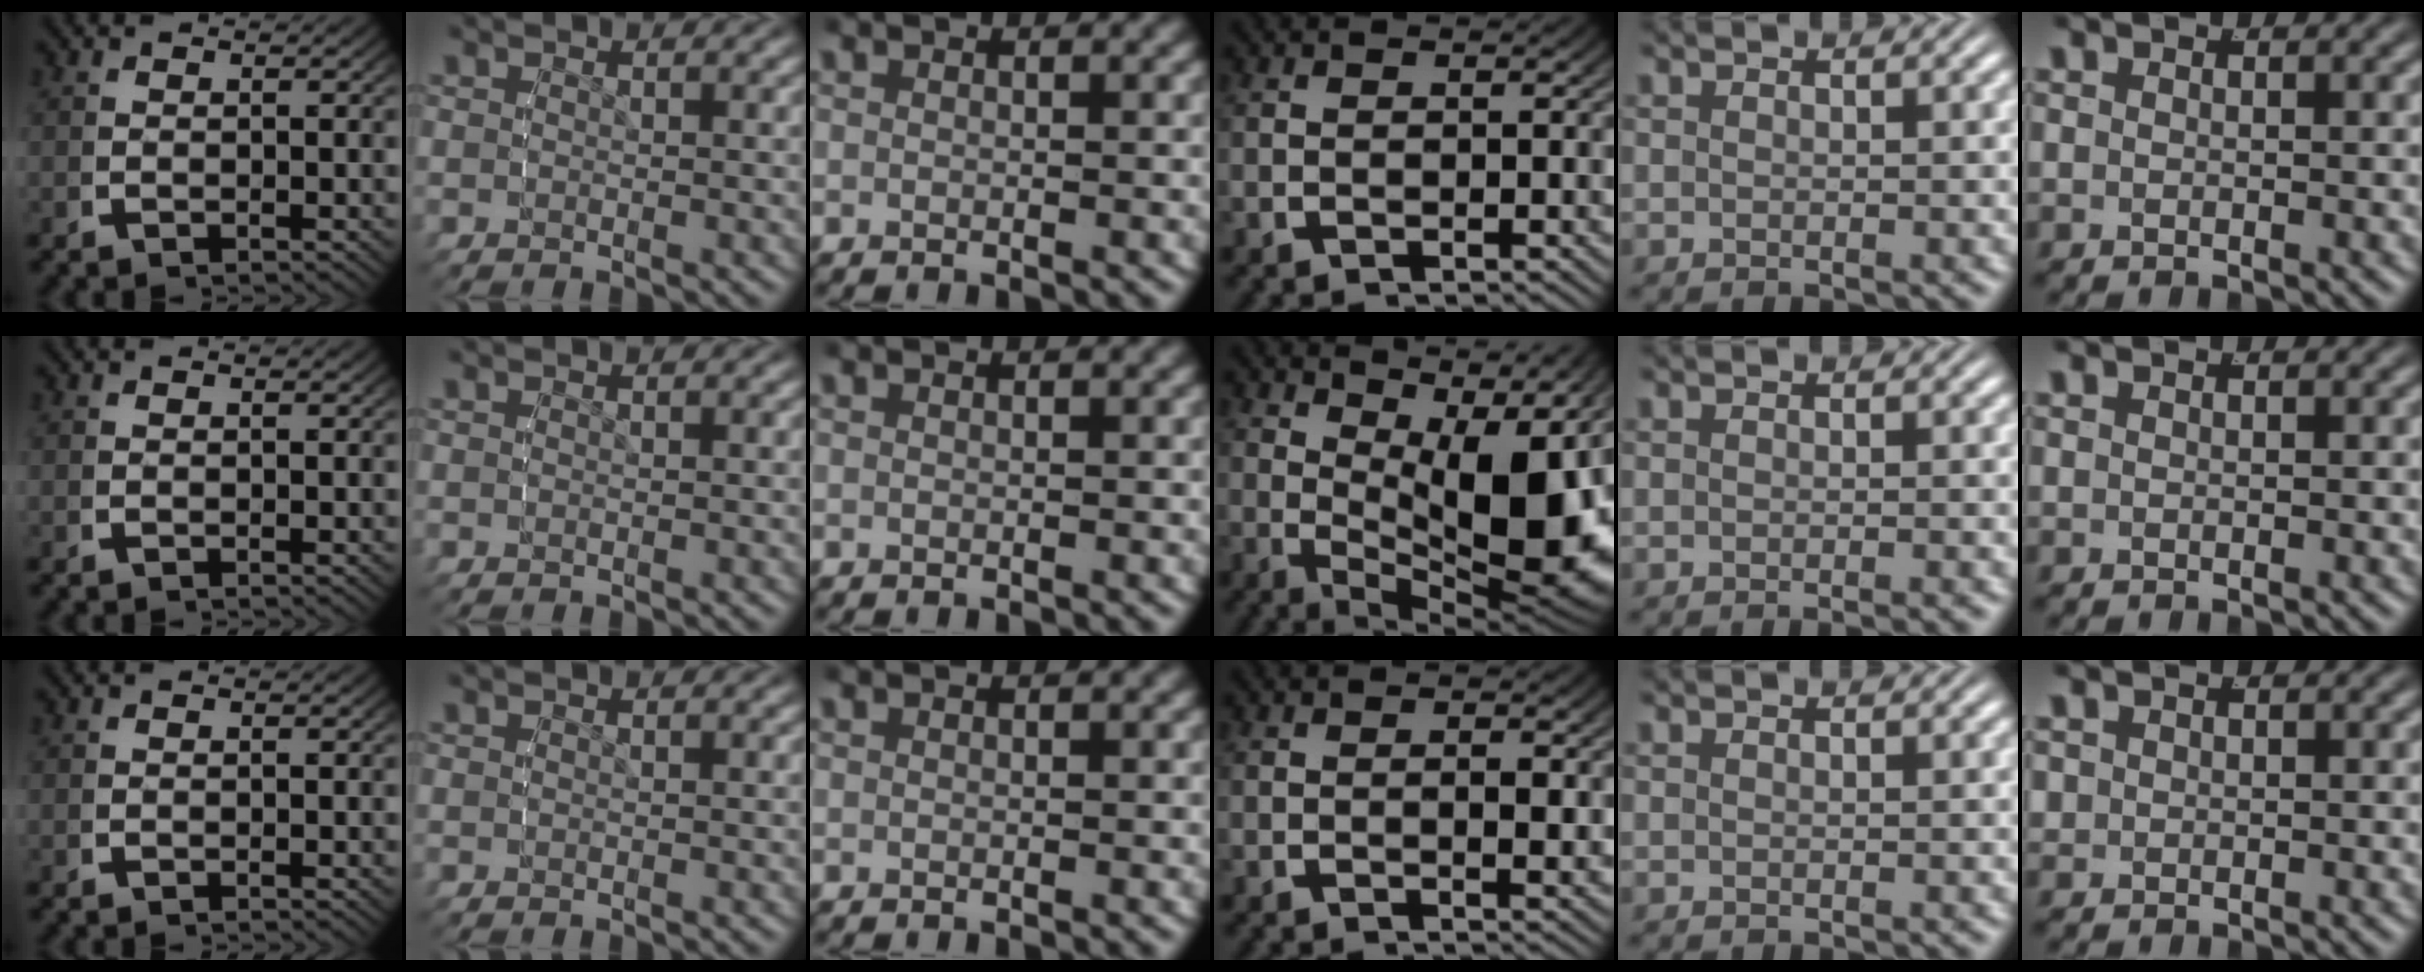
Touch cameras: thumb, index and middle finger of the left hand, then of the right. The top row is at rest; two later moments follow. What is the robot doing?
{"motion": "lift_and_place", "object": "toy banana"}